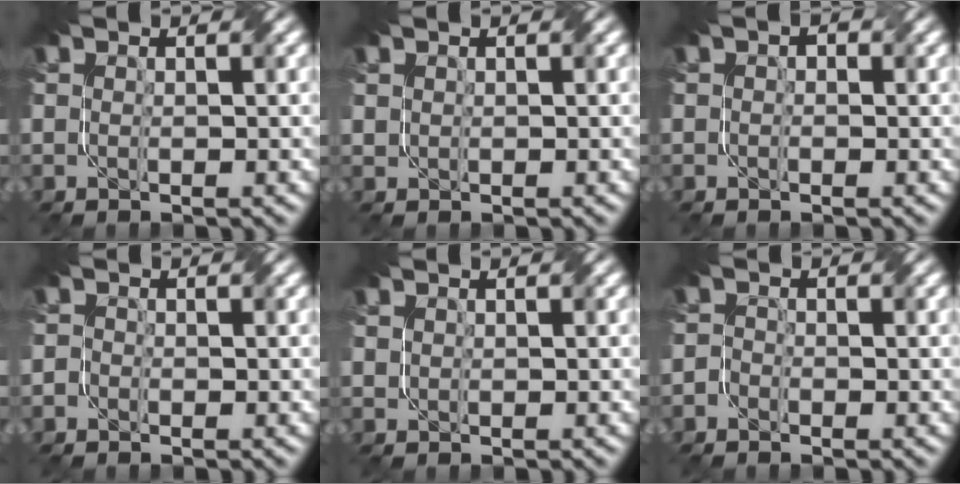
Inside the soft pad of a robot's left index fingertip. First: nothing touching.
{"total": 0.7, "force": [0.5, 0.5, 0.1], "torque": [-0.004, 0.000, 0.015]}
{"total": 0.8, "force": [0.0, 0.6, 0.6], "torque": [-0.009, -0.001, -0.004]}
{"total": 0.8, "force": [-0.4, 0.6, 0.1], "torque": [-0.004, -0.005, -0.012]}
{"total": 0.6, "force": [0.4, 0.4, 0.0], "torque": [-0.004, 0.000, 0.013]}
{"total": 1.0, "force": [-0.7, 0.6, 0.1], "torque": [-0.002, -0.002, -0.018]}